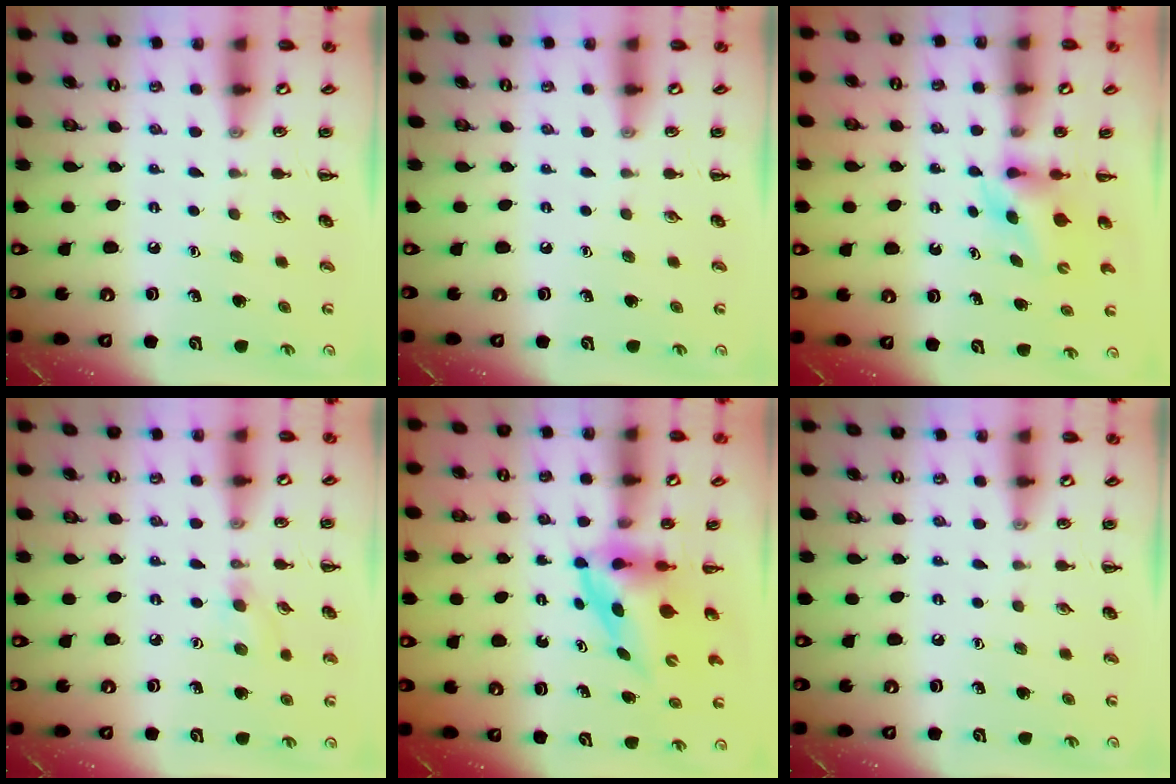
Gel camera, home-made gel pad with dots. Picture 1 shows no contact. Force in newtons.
{"total": 0.0}
{"total": 4.0, "press": 3.9, "slide": 0.9}
{"total": 4.3, "press": 4.0, "slide": 1.6}
{"total": 3.7, "press": 3.7, "slide": 0.6}
{"total": 0.0}